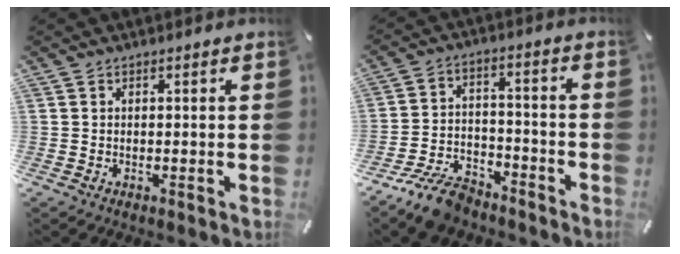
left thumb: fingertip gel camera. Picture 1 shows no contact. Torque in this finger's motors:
{"motor_torque": [0.01, 0.83, 0.12, 0.15, 0.13]}